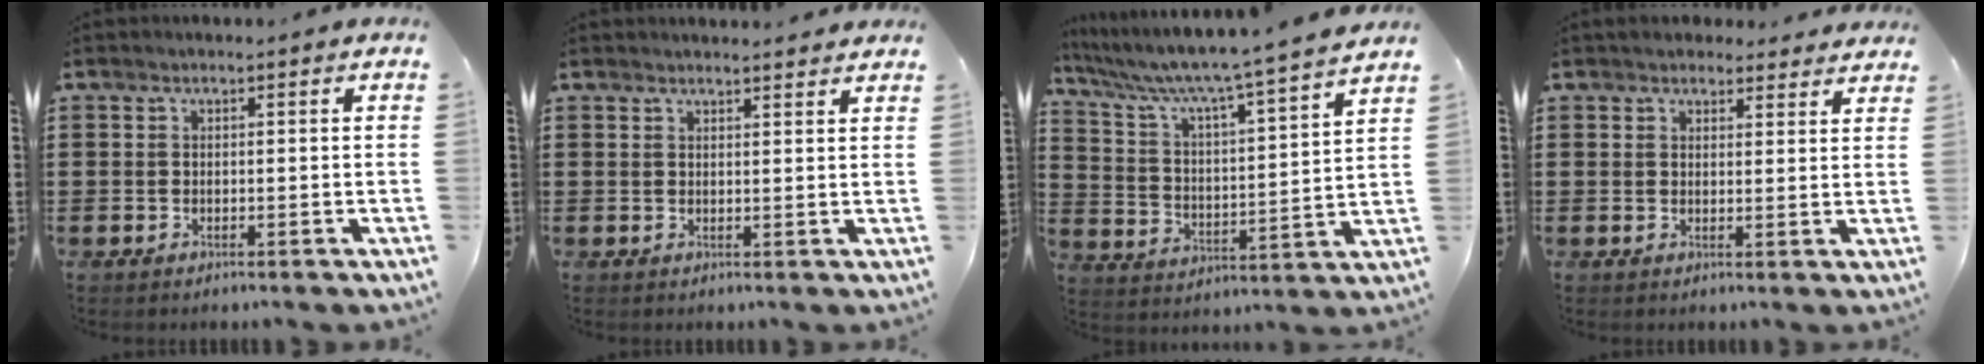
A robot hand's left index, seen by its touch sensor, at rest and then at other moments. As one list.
[{"total": 1.8, "force": [1.7, 0.0, 0.2], "torque": [-0.008, 0.000, 0.034]}, {"total": 6.0, "force": [5.3, -0.9, 2.7], "torque": [-0.080, -0.053, 0.078]}, {"total": 2.4, "force": [2.3, 0.8, 0.0], "torque": [0.001, -0.005, 0.042]}]